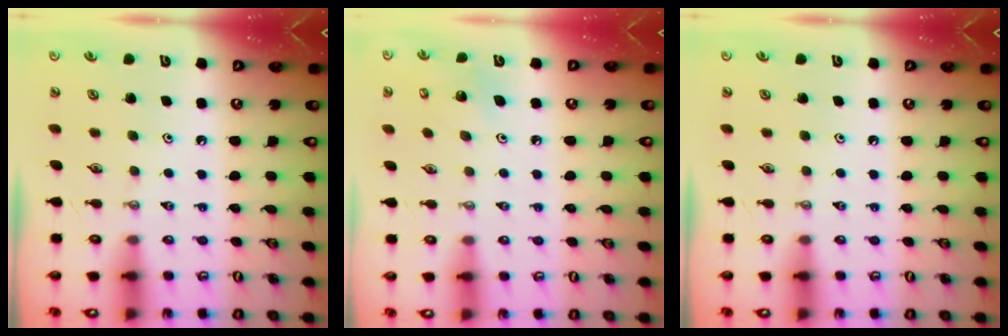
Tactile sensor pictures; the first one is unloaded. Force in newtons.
{"total": 5.0, "press": 4.5, "slide": 2.3}
{"total": 0.0}